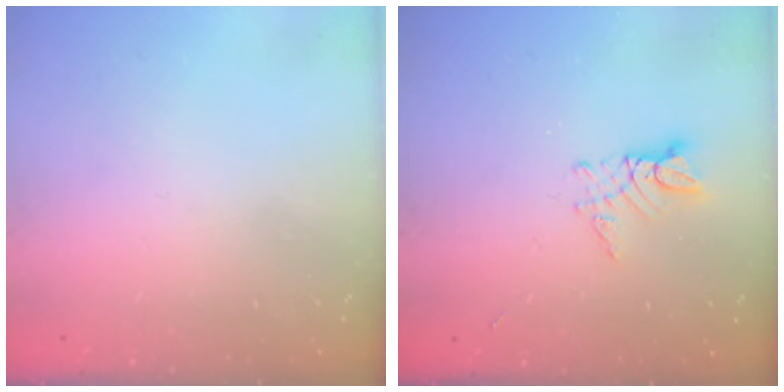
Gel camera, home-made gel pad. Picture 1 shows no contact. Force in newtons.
{"total": 5.6, "press": 5.6, "slide": 0.3}